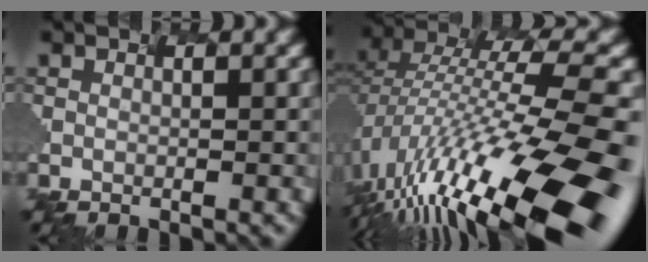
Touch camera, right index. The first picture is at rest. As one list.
[{"total": 14.8, "force": [-7.7, 3.0, 12.2], "torque": [-0.251, 0.012, -0.108]}]